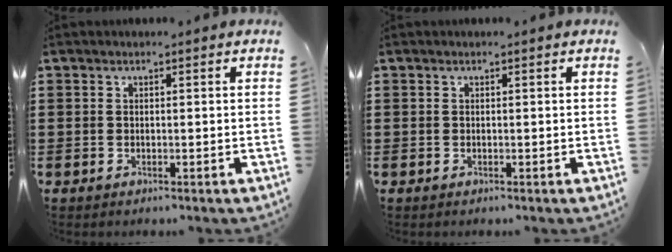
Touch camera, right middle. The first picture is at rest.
{"total": 0.0}